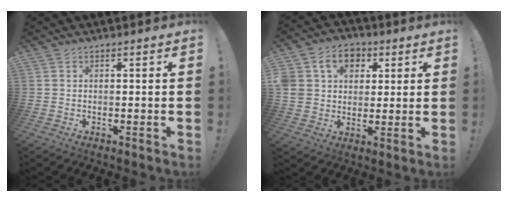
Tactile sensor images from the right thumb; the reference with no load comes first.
{"total": 12.5, "force": [4.7, 10.0, 6.0], "torque": [-0.097, -0.008, 0.093]}